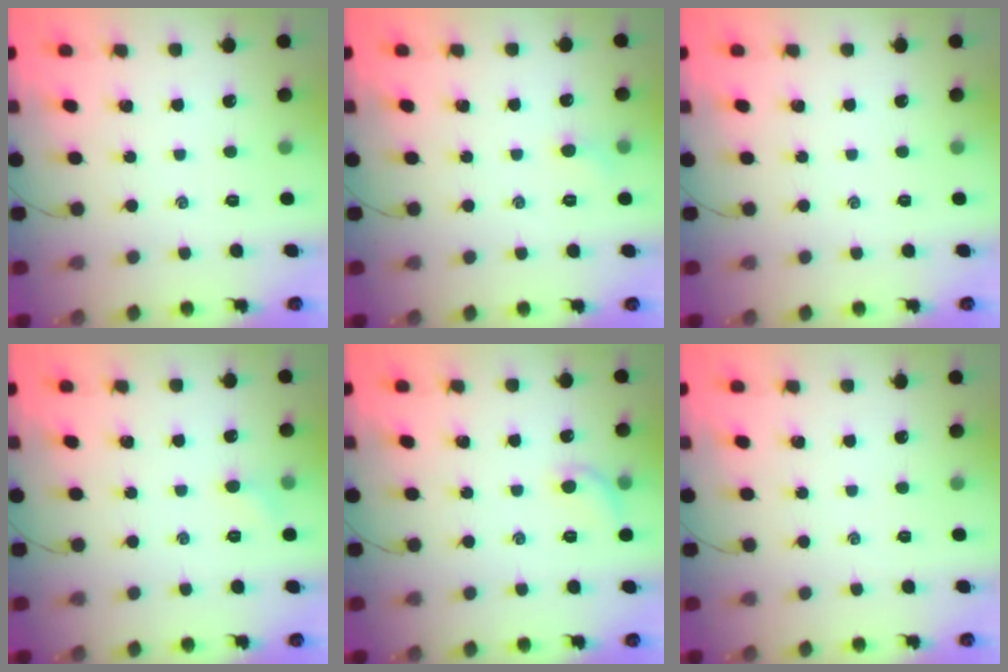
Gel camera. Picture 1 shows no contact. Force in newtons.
{"total": 3.0, "press": 2.9, "slide": 1.0}
{"total": 0.0}
{"total": 3.8, "press": 3.6, "slide": 1.2}
{"total": 6.6, "press": 6.5, "slide": 1.3}
{"total": 0.0}